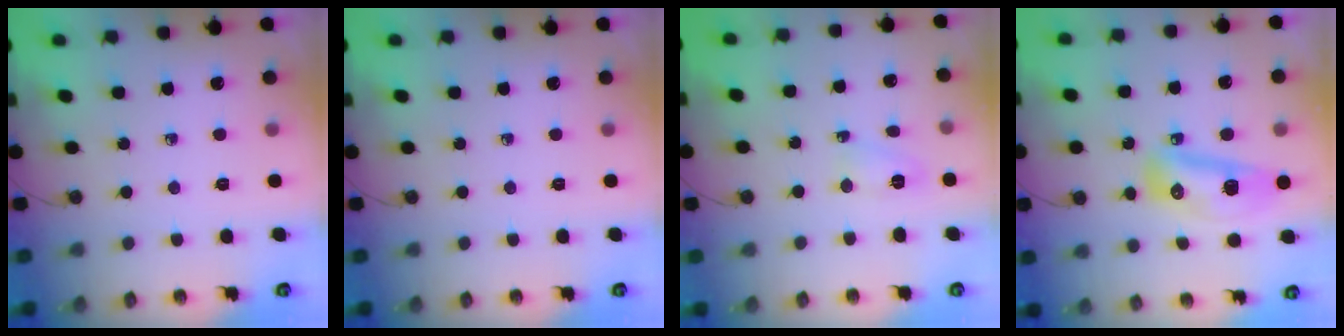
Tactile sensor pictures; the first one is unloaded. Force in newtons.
{"total": 0.0}
{"total": 3.9, "press": 3.9, "slide": 0.4}
{"total": 9.8, "press": 9.7, "slide": 1.3}